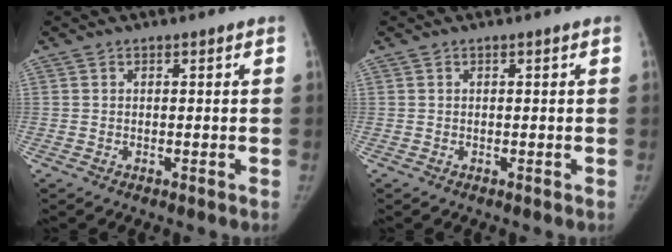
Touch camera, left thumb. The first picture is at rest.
{"total": 0.0}